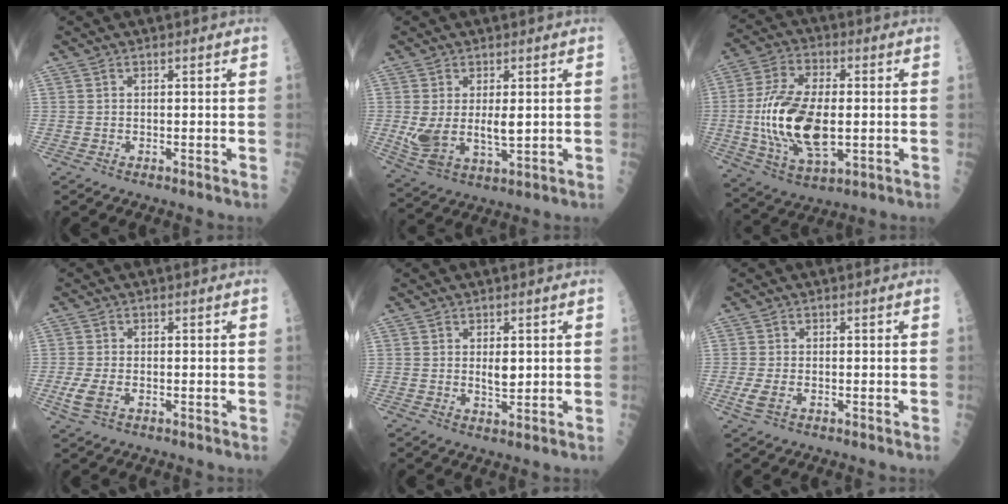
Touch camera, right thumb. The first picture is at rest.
{"total": 8.6, "force": [0.6, 4.3, 7.5], "torque": [-0.142, -0.014, 0.026]}
{"total": 18.4, "force": [-1.3, 8.9, 16.0], "torque": [-0.315, -0.006, -0.017]}
{"total": 4.1, "force": [-1.1, 2.3, 3.2], "torque": [-0.078, -0.003, -0.021]}
{"total": 2.9, "force": [0.6, 1.3, 2.6], "torque": [-0.037, -0.008, 0.012]}
{"total": 2.8, "force": [-0.8, 1.5, 2.3], "torque": [-0.056, -0.003, -0.018]}